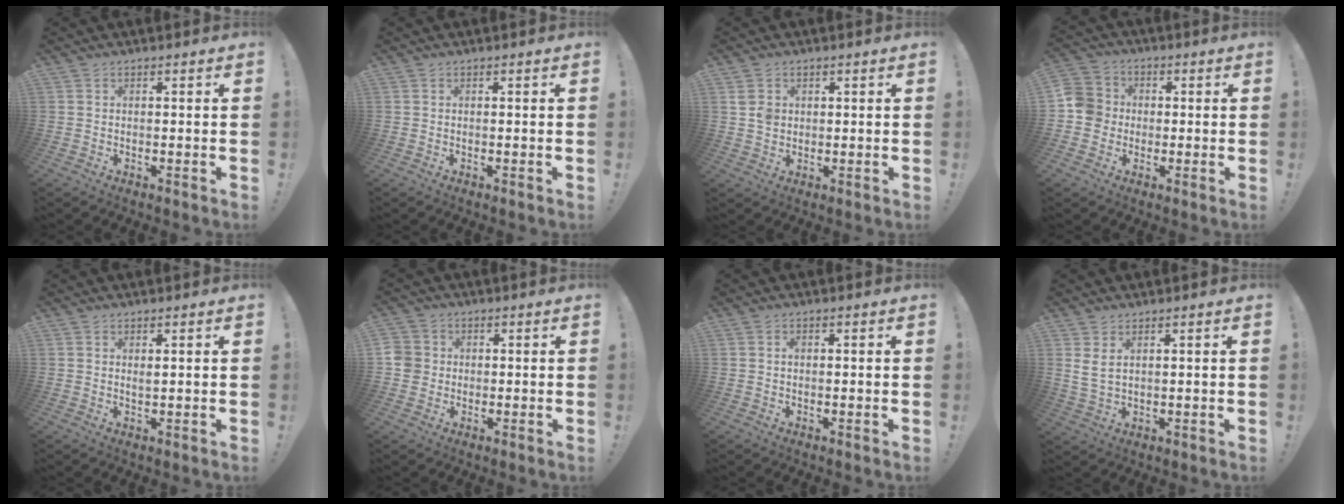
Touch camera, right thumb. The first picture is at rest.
{"total": 0.0}
{"total": 3.1, "force": [1.1, 2.5, 1.5], "torque": [-0.013, -0.005, 0.018]}
{"total": 8.1, "force": [-1.3, 7.7, 2.2], "torque": [-0.042, 0.026, -0.019]}
{"total": 1.2, "force": [0.8, 0.3, 0.7], "torque": [-0.015, 0.001, 0.015]}
{"total": 5.2, "force": [-0.2, 5.0, 1.5], "torque": [-0.040, 0.007, -0.003]}
{"total": 0.5, "force": [0.0, 0.5, 0.0], "torque": [0.000, 0.005, -0.001]}
{"total": 4.0, "force": [2.2, 1.5, 3.0], "torque": [-0.053, -0.007, 0.042]}